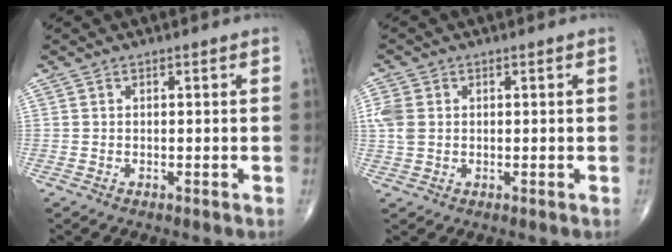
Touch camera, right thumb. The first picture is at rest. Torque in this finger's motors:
{"motor_torque": [0.60, 0.58, 0.37, 0.00, 0.02]}